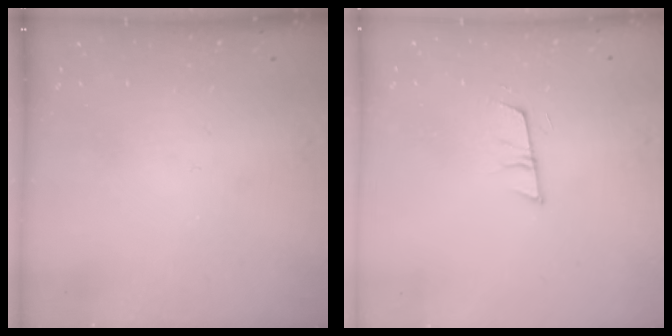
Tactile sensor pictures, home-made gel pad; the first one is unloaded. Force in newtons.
{"total": 7.9, "press": 7.3, "slide": 3.0}